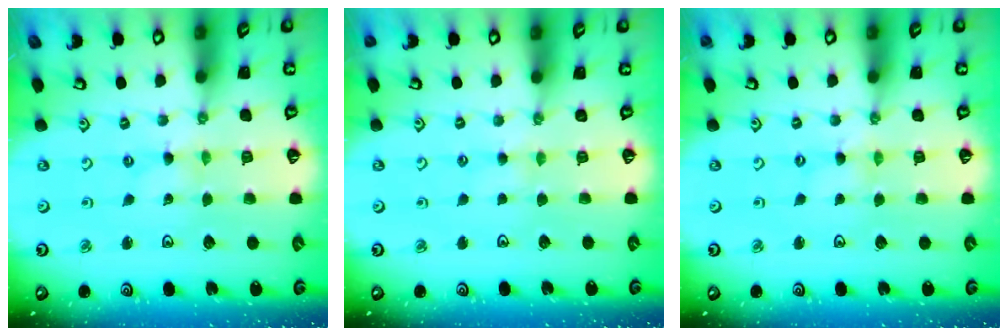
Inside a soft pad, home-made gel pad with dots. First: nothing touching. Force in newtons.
{"total": 2.1, "press": 2.1, "slide": 0.4}
{"total": 0.0}